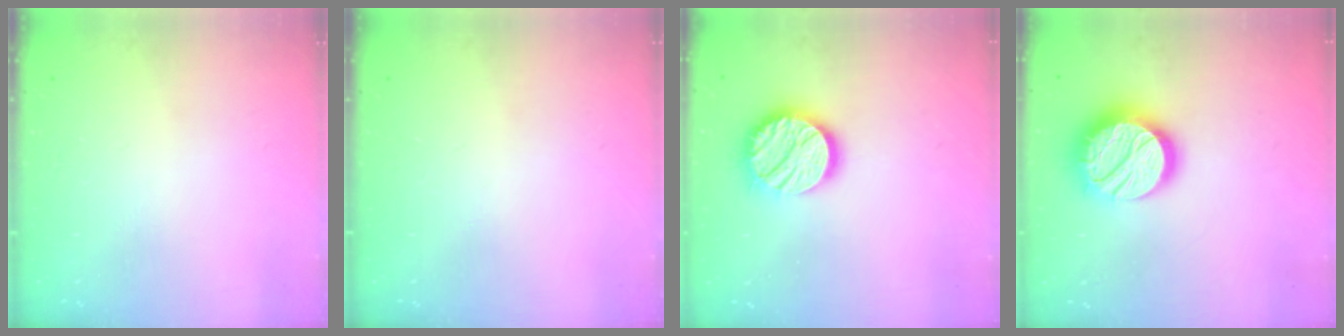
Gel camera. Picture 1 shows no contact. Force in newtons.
{"total": 0.0}
{"total": 15.7, "press": 15.7, "slide": 1.0}
{"total": 18.3, "press": 18.2, "slide": 1.0}